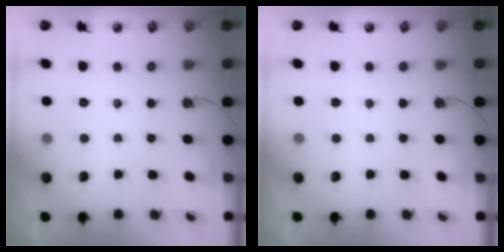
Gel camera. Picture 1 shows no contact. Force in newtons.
{"total": 0.0}